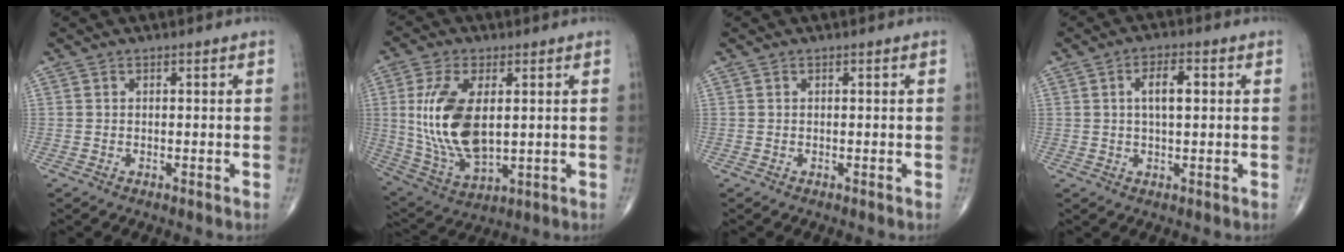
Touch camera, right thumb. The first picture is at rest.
{"total": 15.9, "force": [2.0, 8.2, 13.5], "torque": [-0.273, -0.016, 0.051]}
{"total": 0.0}
{"total": 5.2, "force": [1.1, 2.2, 4.6], "torque": [-0.071, 0.005, 0.016]}